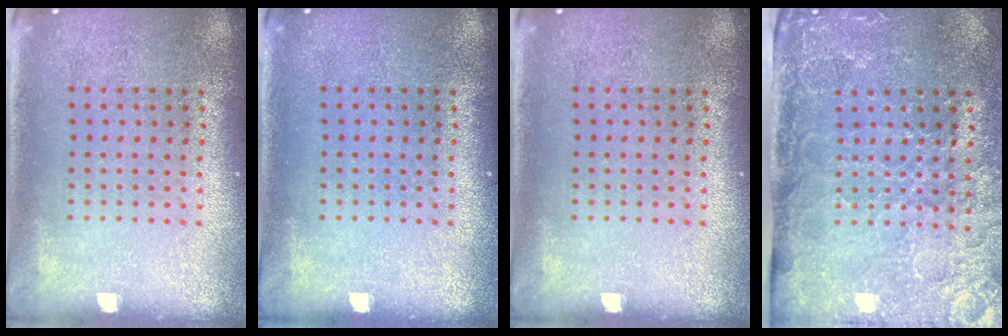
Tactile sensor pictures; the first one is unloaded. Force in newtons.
{"total": 0.0}
{"total": 0.0}
{"total": 4.3, "press": 3.6, "slide": 2.4}